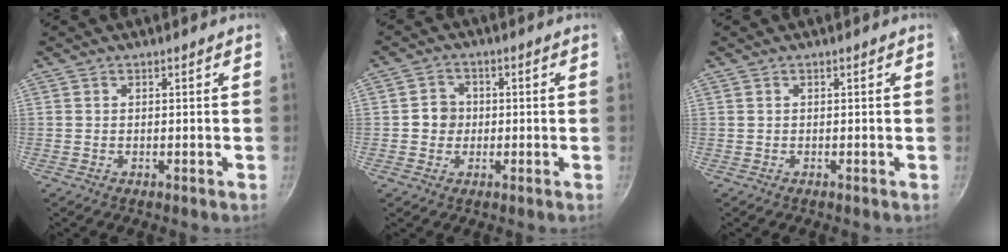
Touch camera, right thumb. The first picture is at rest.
{"total": 4.1, "force": [-0.3, 3.8, 1.4], "torque": [0.003, 0.009, -0.011]}
{"total": 0.0}